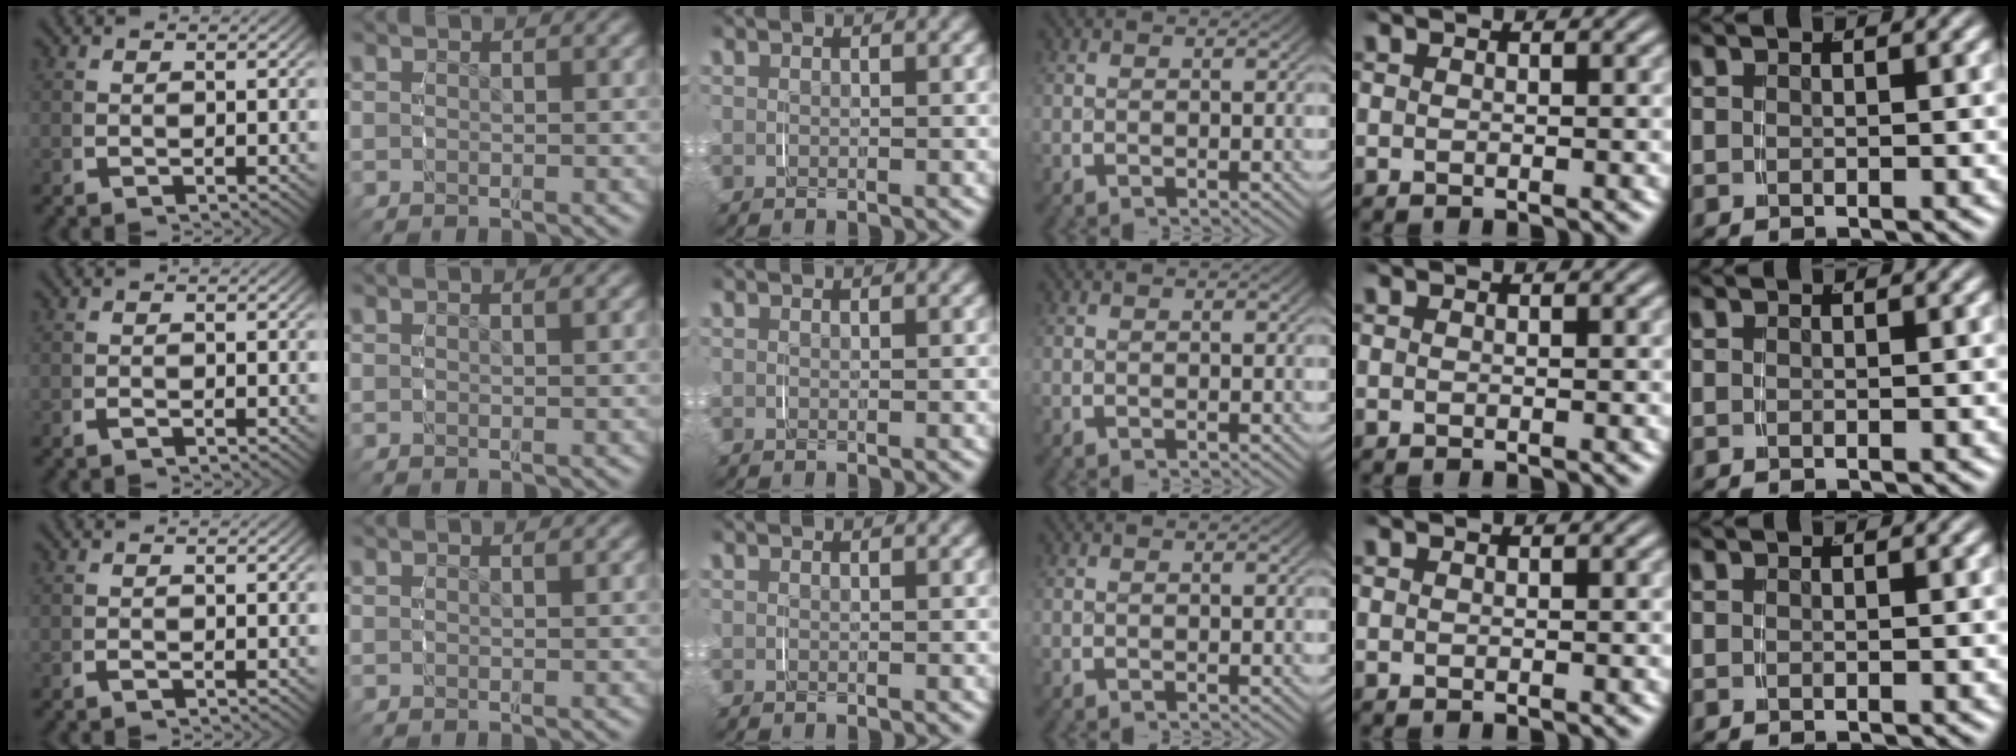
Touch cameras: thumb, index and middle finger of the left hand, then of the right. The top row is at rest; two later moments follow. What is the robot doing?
{"motion": "grasp_and_lifting", "object": "pen bag"}